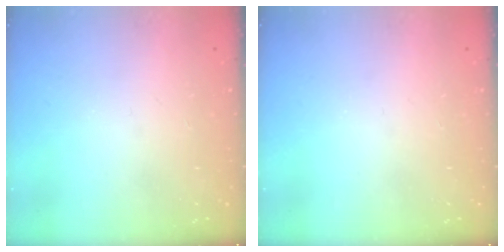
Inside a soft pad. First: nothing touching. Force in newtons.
{"total": 0.0}